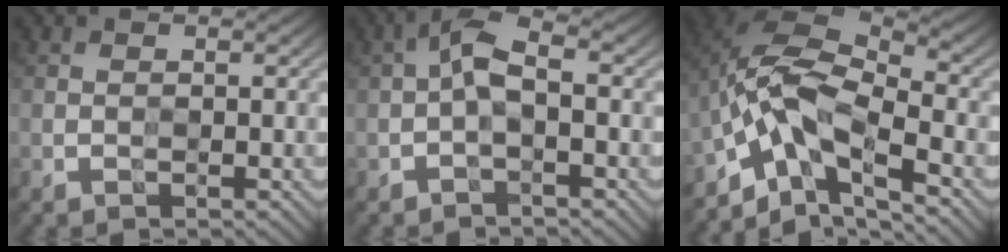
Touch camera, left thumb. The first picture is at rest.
{"total": 3.7, "force": [-0.4, 1.4, 3.4], "torque": [-0.073, 0.014, -0.019]}
{"total": 11.3, "force": [-5.2, 5.2, 8.6], "torque": [-0.167, -0.005, -0.114]}